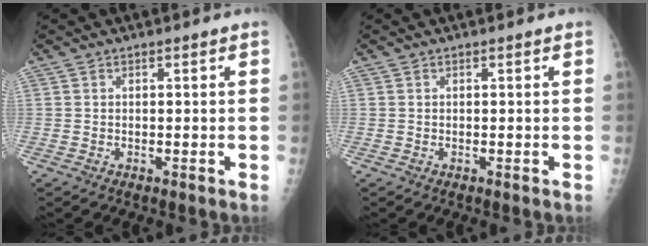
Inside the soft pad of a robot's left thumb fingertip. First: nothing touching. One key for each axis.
{"total": 0.0}